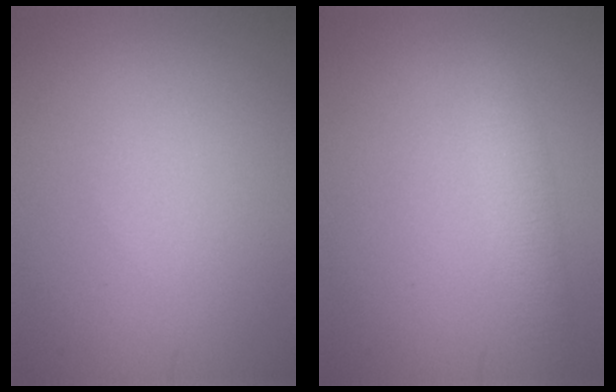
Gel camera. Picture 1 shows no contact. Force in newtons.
{"total": 2.5, "press": 2.5, "slide": 0.1}